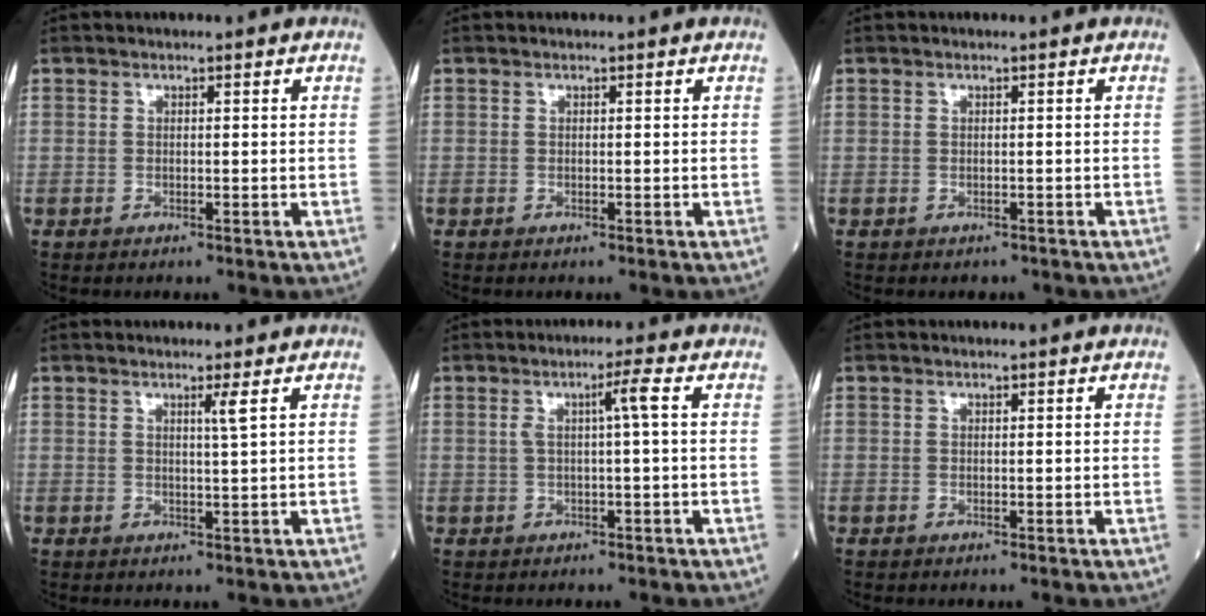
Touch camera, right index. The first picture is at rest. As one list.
[{"total": 0.0}, {"total": 1.3, "force": [-1.0, 0.7, 0.2], "torque": [-0.007, 0.000, -0.011]}, {"total": 1.6, "force": [0.8, -0.6, 1.2], "torque": [-0.027, -0.009, 0.015]}, {"total": 3.1, "force": [0.5, -0.7, 3.0], "torque": [-0.057, 0.005, 0.009]}, {"total": 0.0}]